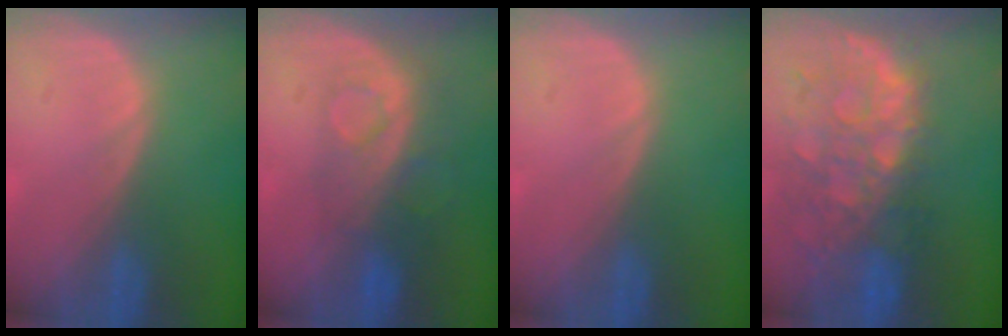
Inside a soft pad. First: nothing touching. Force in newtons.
{"total": 8.5, "press": 7.1, "slide": 4.8}
{"total": 0.0}
{"total": 12.0, "press": 10.0, "slide": 6.7}